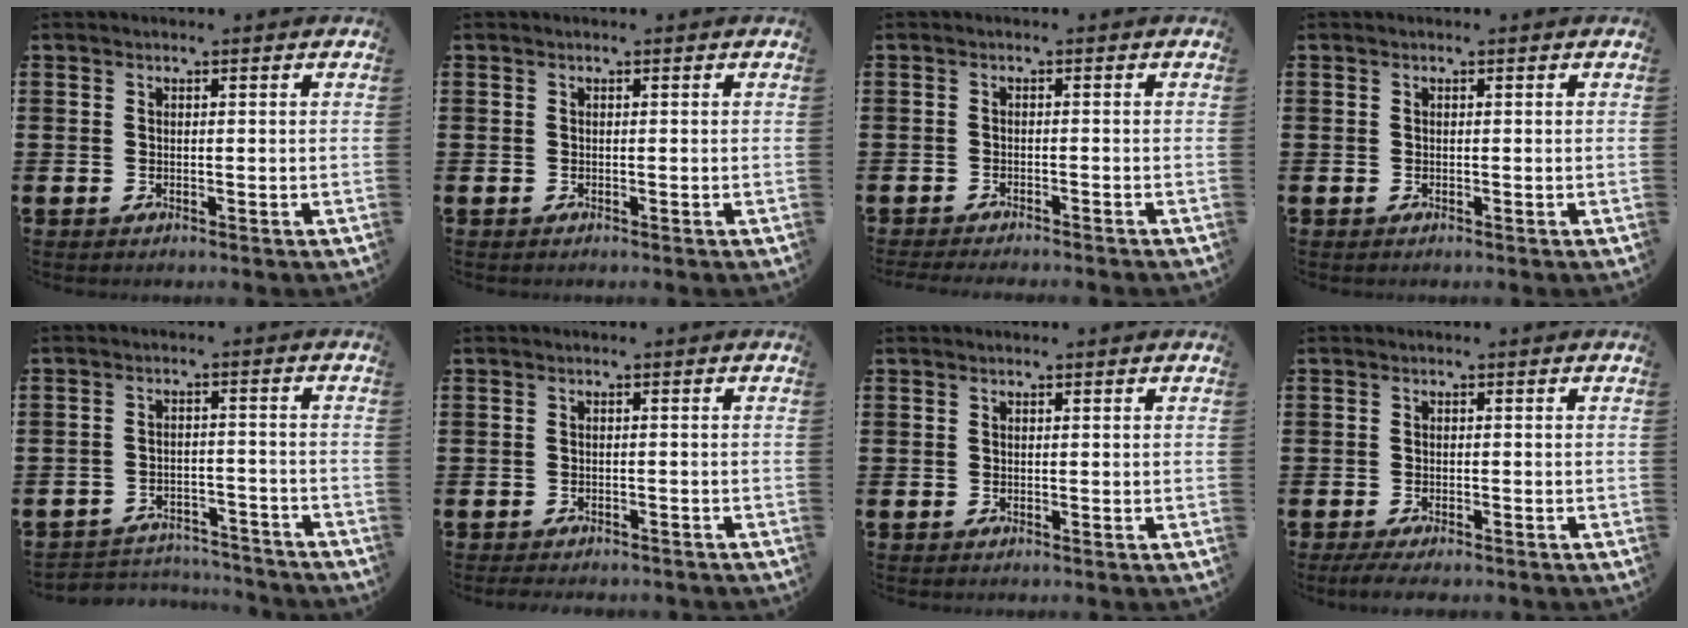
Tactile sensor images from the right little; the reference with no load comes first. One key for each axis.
{"total": 0.0}
{"total": 1.2, "fx": -1.2, "fy": -0.1, "fz": 0.1, "tx": -0.002, "ty": 0.001, "tz": -0.024}
{"total": 0.0}
{"total": 3.5, "fx": -3.5, "fy": 0.6, "fz": 0.1, "tx": -0.006, "ty": 0.006, "tz": -0.074}
{"total": 1.0, "fx": -1.0, "fy": 0.1, "fz": 0.0, "tx": -0.004, "ty": 0.000, "tz": -0.021}
{"total": 0.0}
{"total": 1.4, "fx": -1.1, "fy": 0.3, "fz": 0.9, "tx": -0.016, "ty": 0.001, "tz": -0.021}